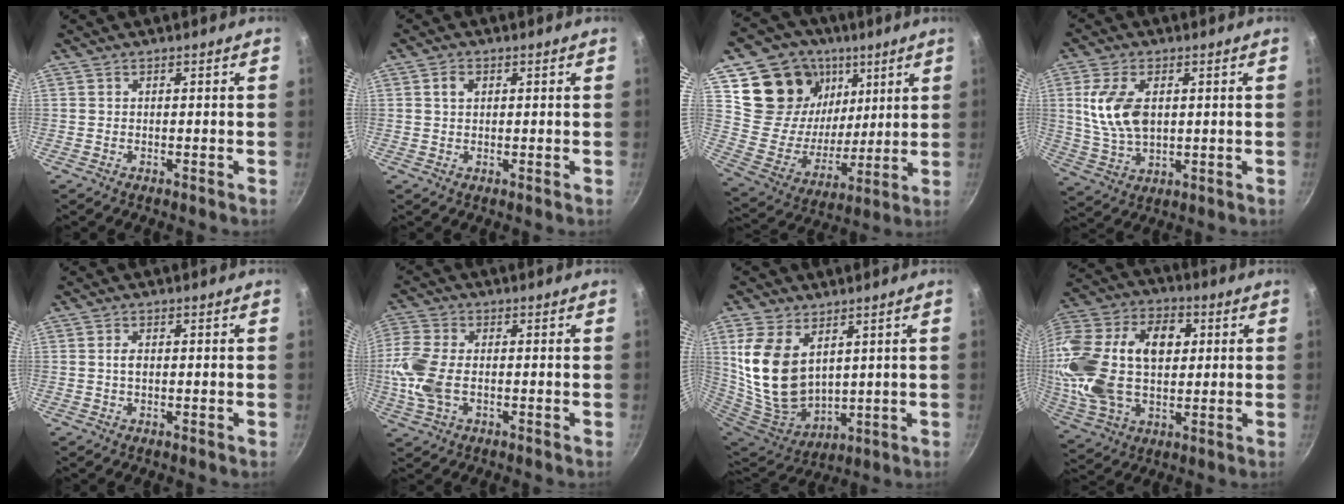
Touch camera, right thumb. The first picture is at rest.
{"total": 2.2, "force": [0.6, 1.6, 1.3], "torque": [-0.017, 0.003, 0.011]}
{"total": 20.7, "force": [9.8, 16.1, 8.5], "torque": [-0.115, -0.055, 0.174]}
{"total": 11.1, "force": [2.0, 6.6, 8.7], "torque": [-0.163, -0.014, 0.042]}
{"total": 1.7, "force": [0.0, 0.8, 1.5], "torque": [-0.027, 0.003, -0.002]}
{"total": 9.6, "force": [-1.2, 5.7, 7.6], "torque": [-0.172, 0.008, -0.033]}
{"total": 16.5, "force": [5.1, 10.7, 11.4], "torque": [-0.217, -0.043, 0.121]}
{"total": 26.1, "force": [3.4, 16.6, 19.8], "torque": [-0.373, 0.022, 0.054]}